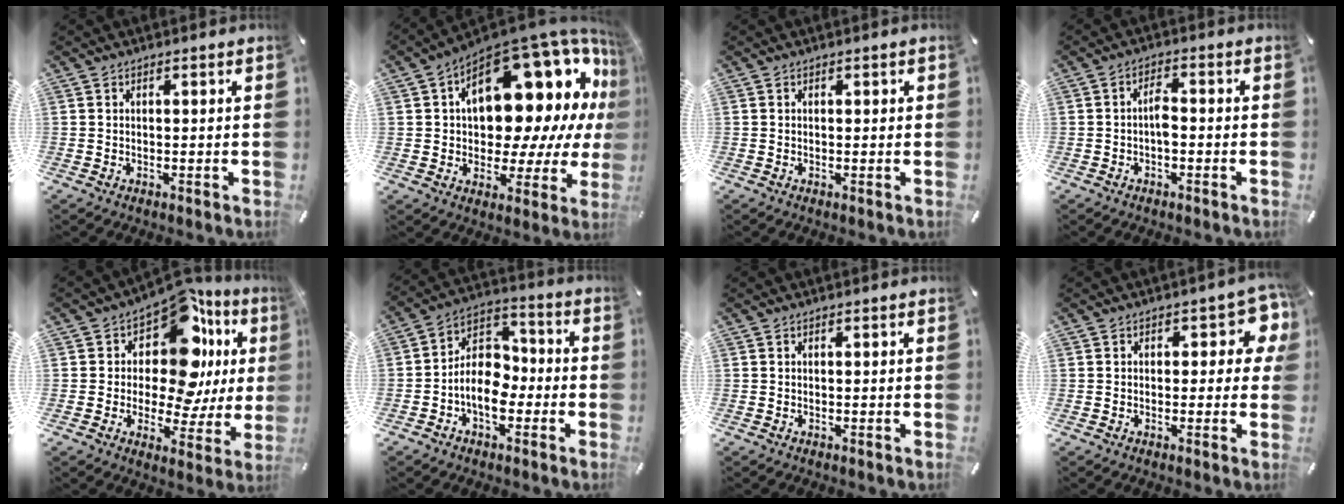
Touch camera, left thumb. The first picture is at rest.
{"total": 26.8, "force": [9.1, 14.2, 20.8], "torque": [-0.301, -0.077, 0.158]}
{"total": 0.5, "force": [-0.1, 0.4, 0.3], "torque": [-0.006, 0.001, -0.003]}
{"total": 3.8, "force": [-1.0, 1.9, 3.1], "torque": [-0.058, 0.010, -0.018]}
{"total": 14.5, "force": [6.5, 7.9, 10.2], "torque": [-0.145, -0.071, 0.107]}
{"total": 10.5, "force": [-3.4, 7.9, 6.0], "torque": [-0.120, 0.022, -0.062]}
{"total": 0.0}
{"total": 7.6, "force": [2.0, 4.2, 6.1], "torque": [-0.068, -0.006, 0.030]}